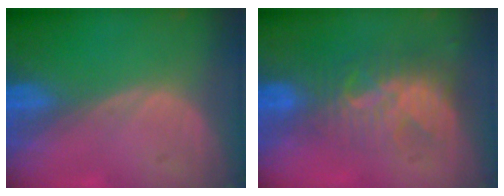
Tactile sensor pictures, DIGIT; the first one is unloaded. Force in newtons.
{"total": 8.9, "press": 7.6, "slide": 4.6}